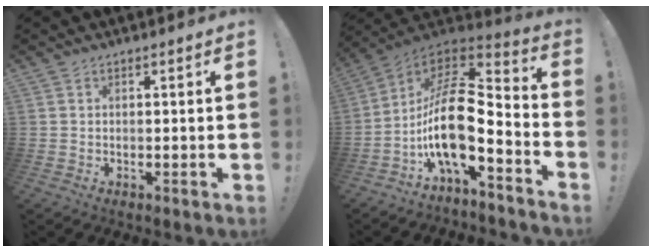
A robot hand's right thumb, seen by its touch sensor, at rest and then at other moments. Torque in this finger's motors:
{"motor_torque": [2.55, 2.42, 1.56, -1.21, 0.40]}